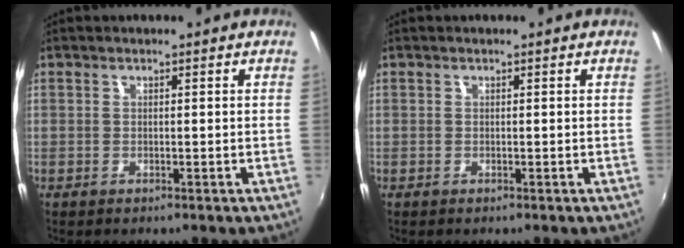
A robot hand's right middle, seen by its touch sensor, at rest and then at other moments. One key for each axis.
{"total": 0.0}